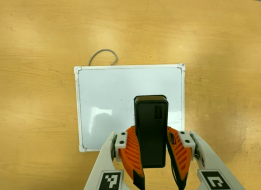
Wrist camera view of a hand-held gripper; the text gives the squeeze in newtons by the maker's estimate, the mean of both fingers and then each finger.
{"total": 9.2, "left": 8.0, "right": 10.5}